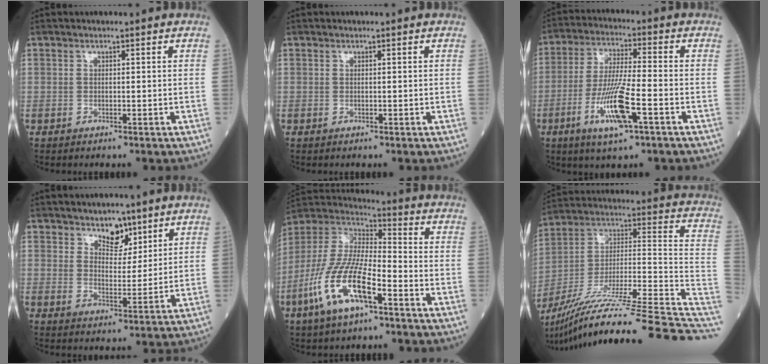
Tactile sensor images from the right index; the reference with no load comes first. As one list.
[{"total": 0.0}, {"total": 11.2, "force": [-4.5, 1.0, 10.1], "torque": [-0.198, -0.015, -0.083]}, {"total": 4.9, "force": [3.6, 2.5, 2.1], "torque": [-0.027, -0.003, 0.062]}, {"total": 15.2, "force": [-6.9, 4.3, 12.8], "torque": [-0.278, -0.006, -0.132]}, {"total": 31.9, "force": [-24.3, -0.1, 20.7], "torque": [-0.267, -0.012, -0.385]}]